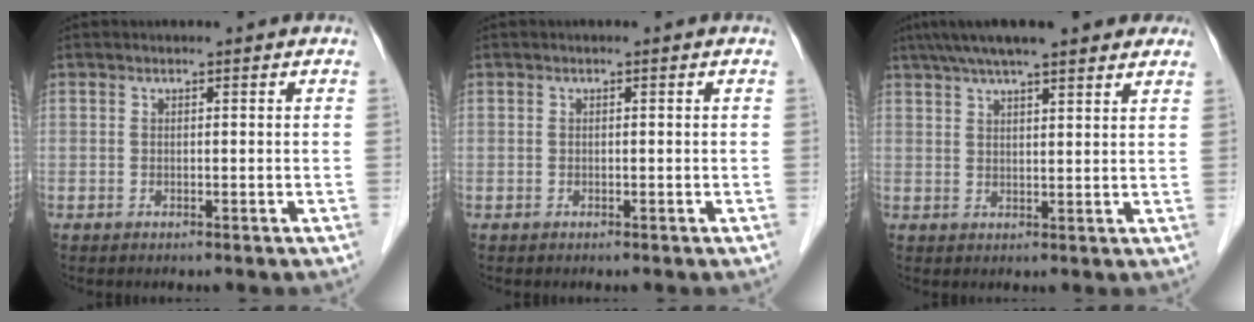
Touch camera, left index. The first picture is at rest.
{"total": 0.0}
{"total": 14.3, "force": [11.3, 2.4, 8.3], "torque": [-0.133, 0.045, 0.159]}